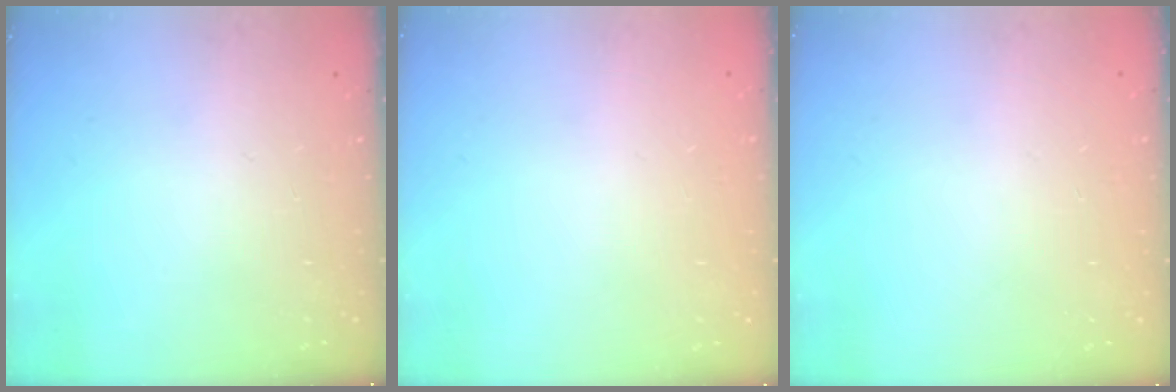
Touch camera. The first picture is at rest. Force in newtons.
{"total": 0.0}
{"total": 0.0}